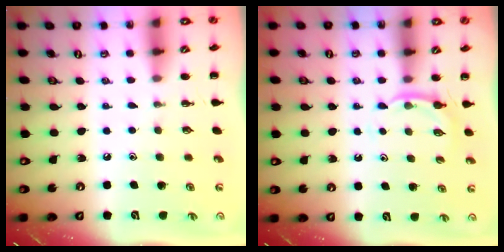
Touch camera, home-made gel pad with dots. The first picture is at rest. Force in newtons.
{"total": 3.9, "press": 3.7, "slide": 1.1}